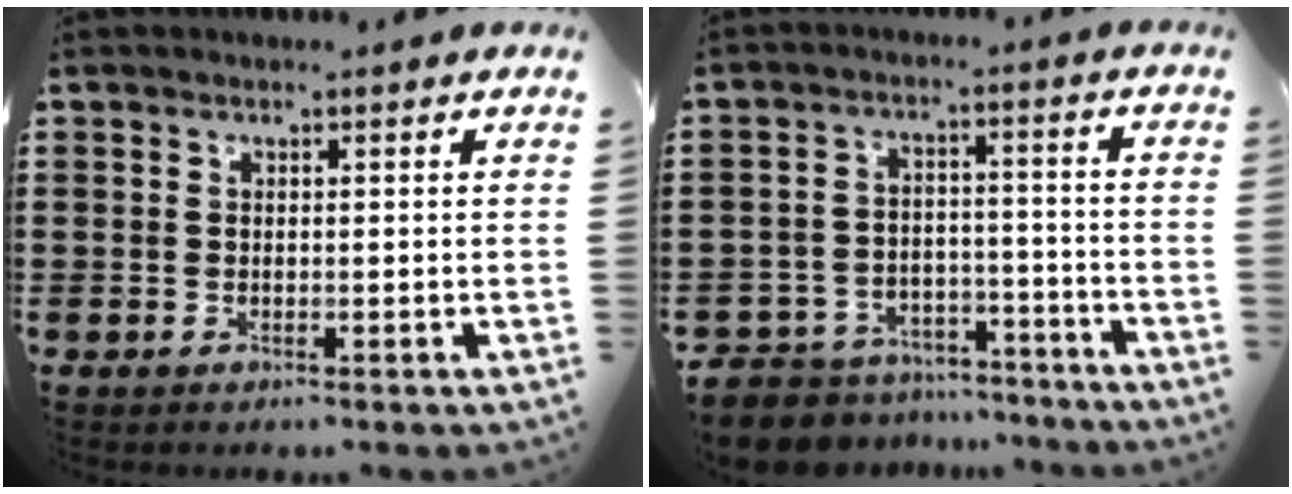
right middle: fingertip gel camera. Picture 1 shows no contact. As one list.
[{"total": 7.3, "force": [-7.2, 1.6, 0.3], "torque": [-0.020, 0.017, -0.146]}]